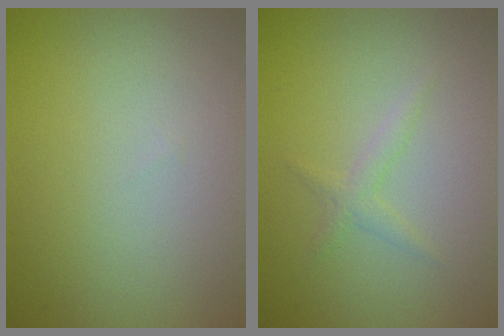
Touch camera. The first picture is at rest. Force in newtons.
{"total": 1.2, "press": 1.2, "slide": 0.0}